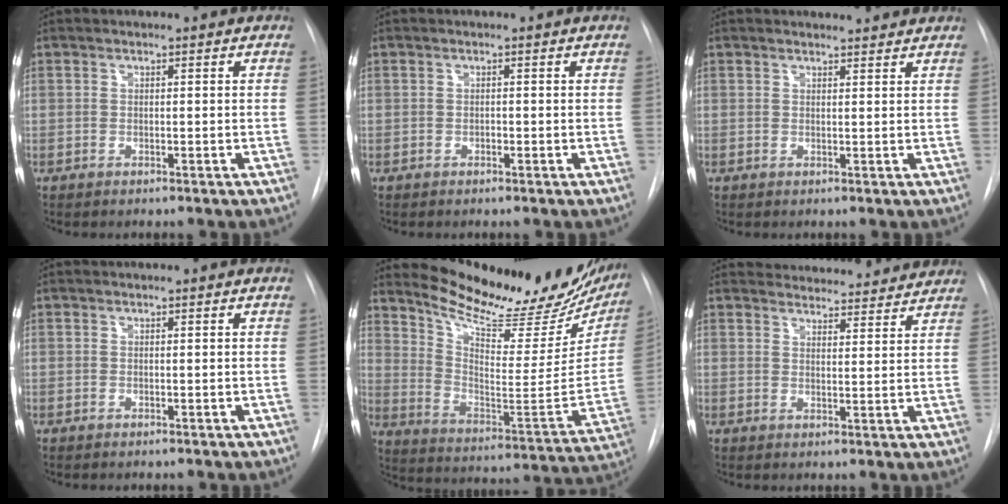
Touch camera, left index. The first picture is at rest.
{"total": 0.0}
{"total": 4.9, "force": [4.7, 0.9, 0.8], "torque": [-0.010, 0.013, 0.051]}
{"total": 0.0}
{"total": 26.4, "force": [22.8, 6.7, 11.5], "torque": [-0.178, -0.072, 0.307]}
{"total": 13.9, "force": [13.5, 3.0, 1.6], "torque": [-0.002, 0.006, 0.157]}